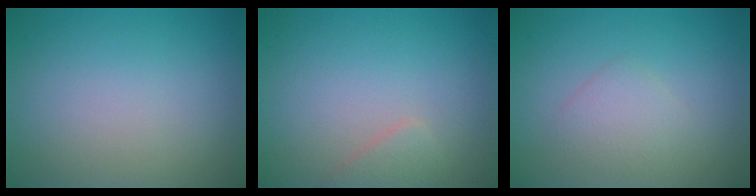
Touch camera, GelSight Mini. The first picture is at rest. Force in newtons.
{"total": 1.3, "press": 1.3, "slide": 0.1}
{"total": 1.9, "press": 1.9, "slide": 0.1}